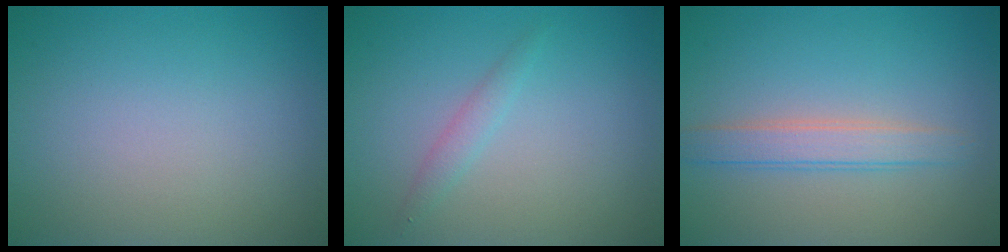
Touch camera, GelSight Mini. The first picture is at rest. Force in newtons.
{"total": 1.5, "press": 1.5, "slide": 0.1}
{"total": 2.6, "press": 2.6, "slide": 0.0}